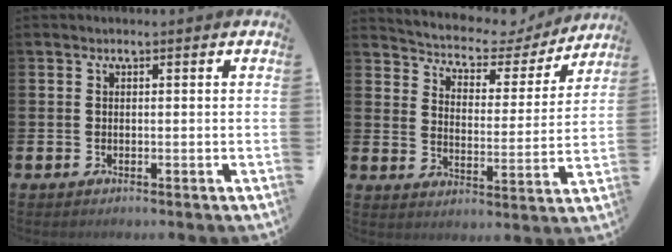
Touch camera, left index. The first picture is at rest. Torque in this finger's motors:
{"motor_torque": [0.95, -1.19, 0.11, 0.05]}